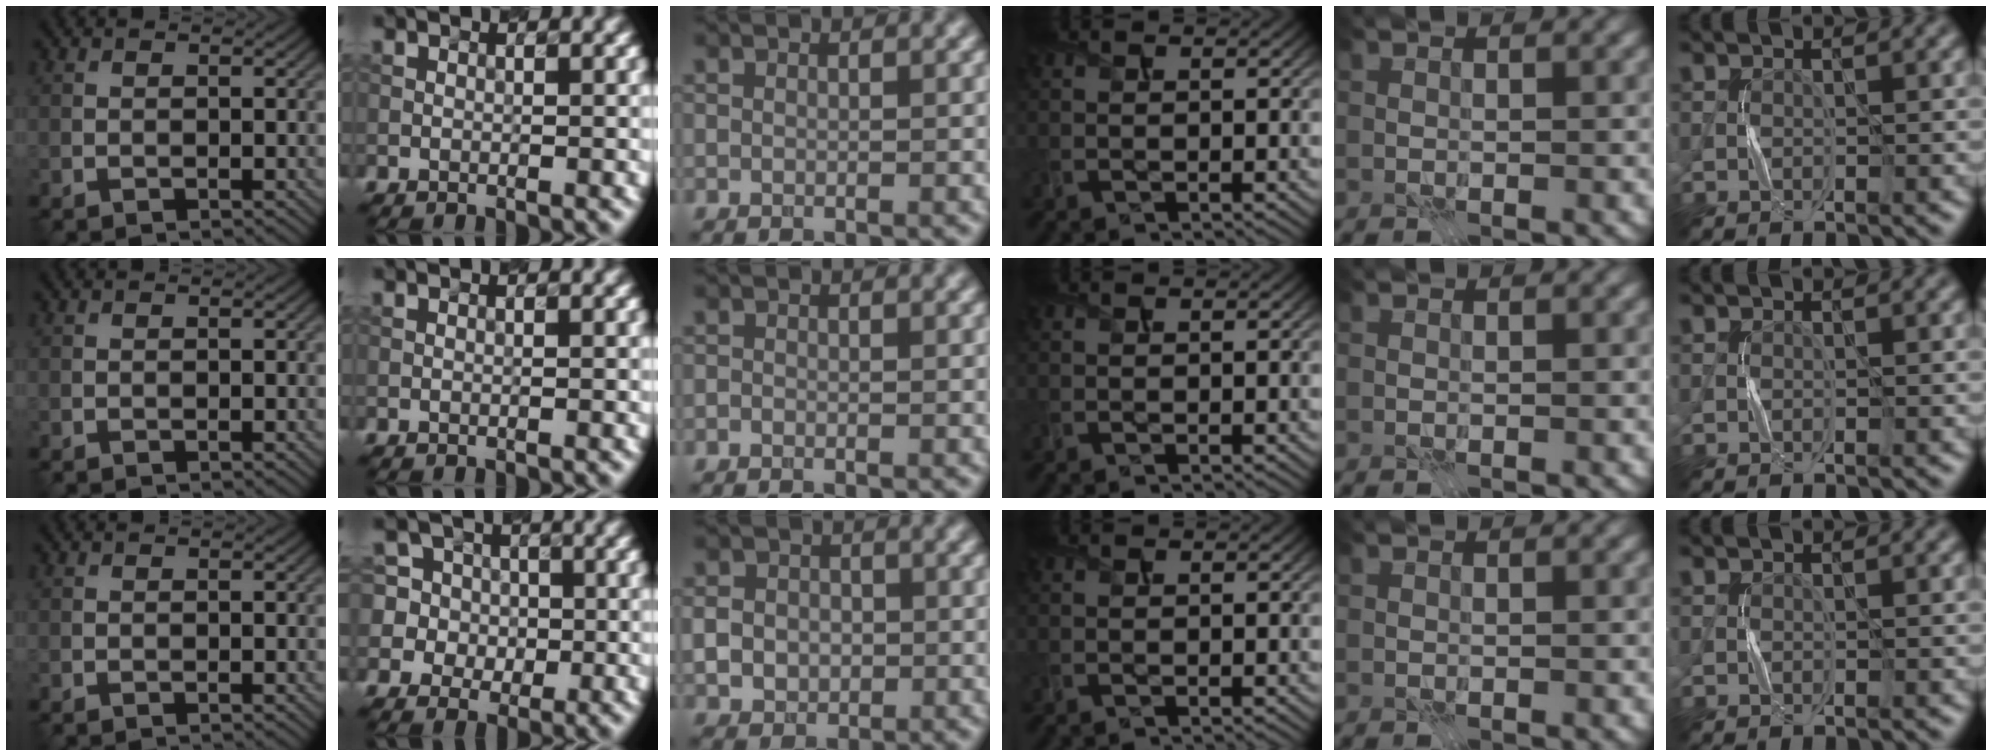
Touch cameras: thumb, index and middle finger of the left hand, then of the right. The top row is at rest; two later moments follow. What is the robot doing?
{"motion": "press", "object": "gel pad"}